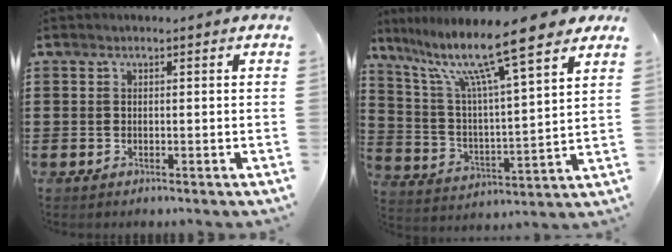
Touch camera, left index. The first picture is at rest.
{"total": 13.3, "force": [10.2, 1.2, 8.4], "torque": [-0.182, -0.054, 0.165]}